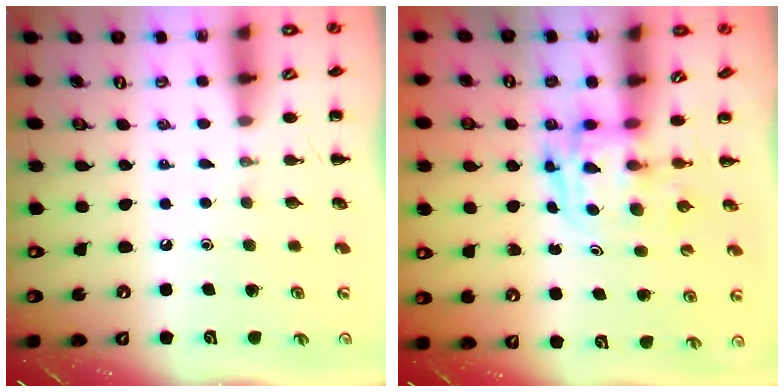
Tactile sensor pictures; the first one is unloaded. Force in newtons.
{"total": 3.3, "press": 3.3, "slide": 0.5}